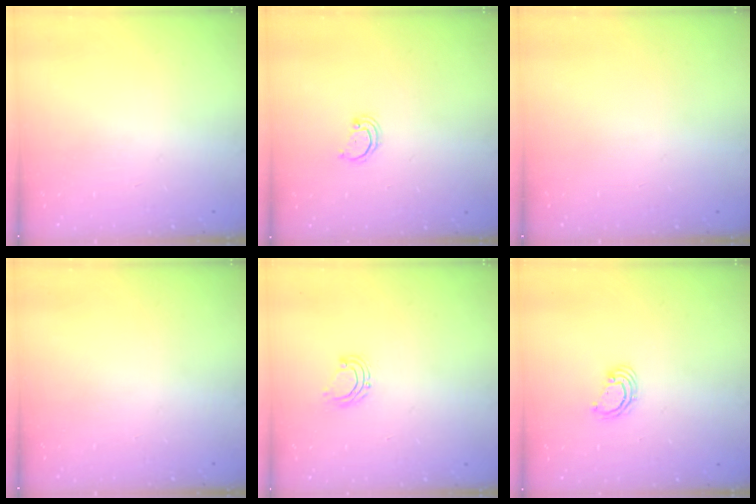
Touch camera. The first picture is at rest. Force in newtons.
{"total": 2.4, "press": 2.4, "slide": 0.2}
{"total": 0.0}
{"total": 0.0}
{"total": 6.6, "press": 6.6, "slide": 0.5}
{"total": 3.8, "press": 3.8, "slide": 0.2}